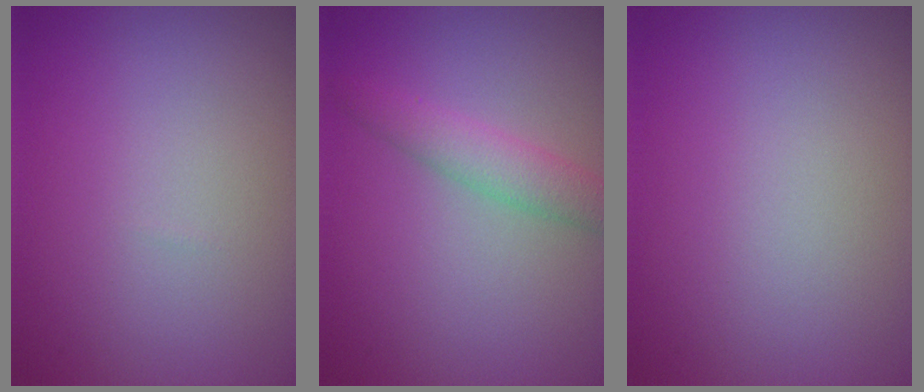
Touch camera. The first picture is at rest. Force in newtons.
{"total": 2.7, "press": 2.7, "slide": 0.0}
{"total": 0.0}